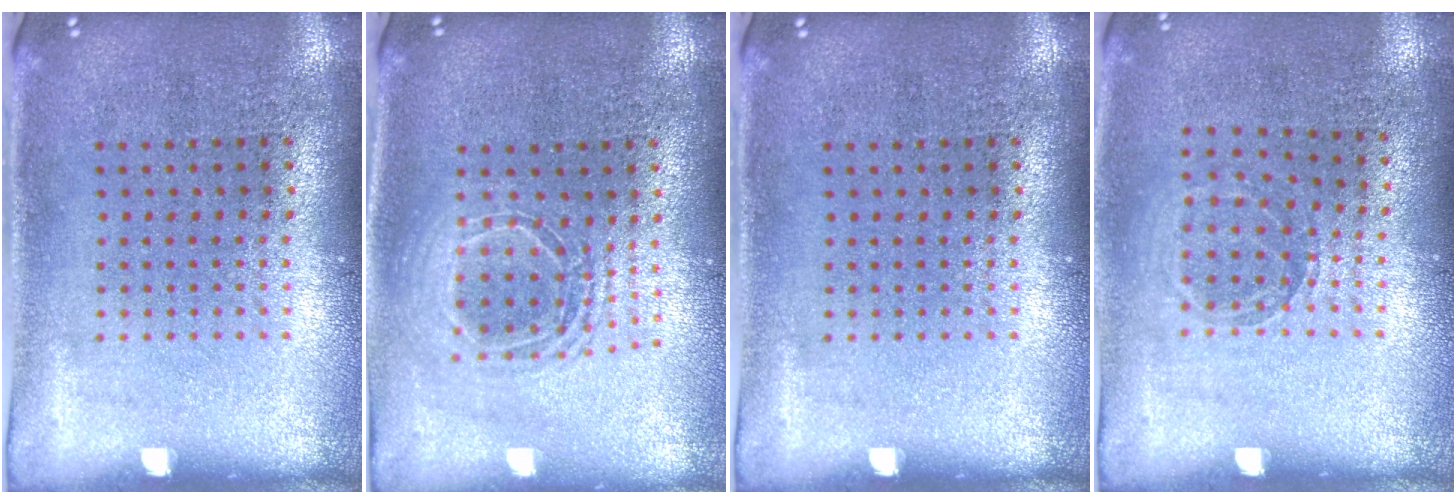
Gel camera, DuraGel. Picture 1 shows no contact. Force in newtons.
{"total": 1.7, "press": 1.4, "slide": 0.9}
{"total": 0.0}
{"total": 0.8, "press": 0.8, "slide": 0.1}